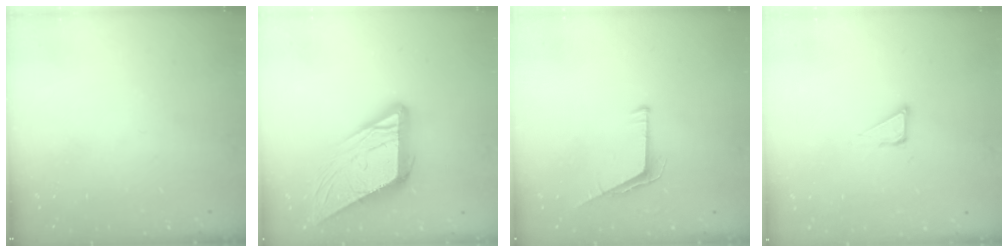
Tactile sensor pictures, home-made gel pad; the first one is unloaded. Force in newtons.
{"total": 14.0, "press": 13.9, "slide": 1.4}
{"total": 5.6, "press": 5.6, "slide": 0.5}
{"total": 3.6, "press": 3.6, "slide": 0.3}